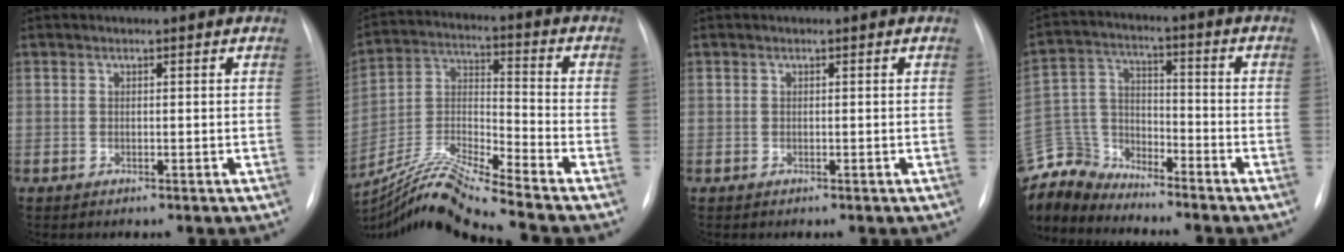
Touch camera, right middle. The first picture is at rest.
{"total": 14.2, "force": [-12.7, -2.1, 6.1], "torque": [-0.125, -0.002, -0.239]}
{"total": 0.0}
{"total": 10.3, "force": [-10.1, 1.6, 0.0], "torque": [-0.010, 0.022, -0.205]}